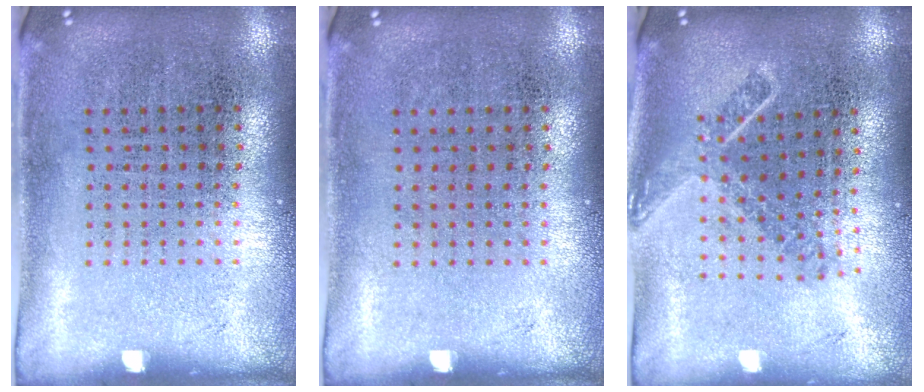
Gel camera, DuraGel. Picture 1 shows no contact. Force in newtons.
{"total": 0.0}
{"total": 1.8, "press": 1.3, "slide": 1.3}